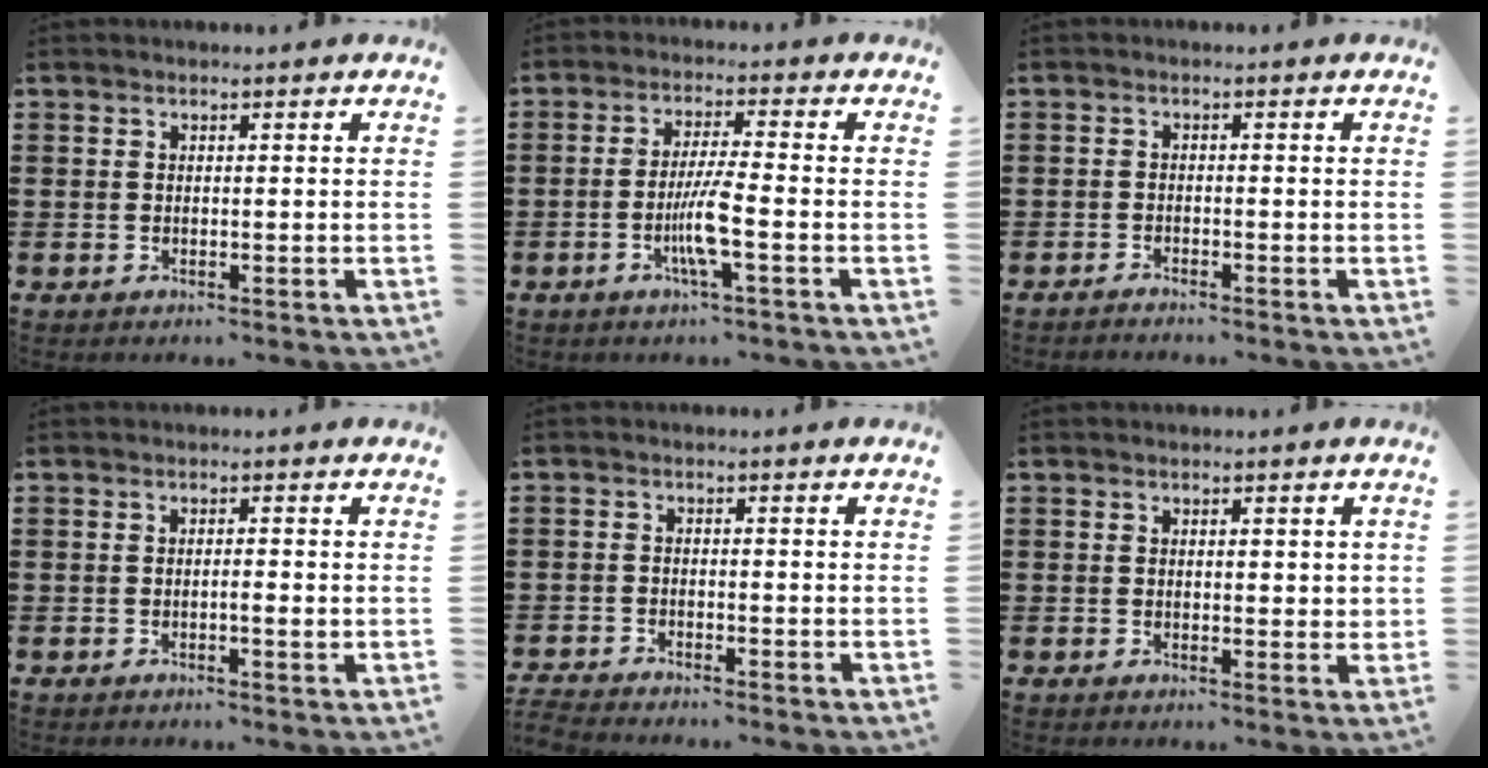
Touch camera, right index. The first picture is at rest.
{"total": 5.8, "force": [-2.0, 0.2, 5.4], "torque": [-0.115, -0.015, -0.043]}
{"total": 1.2, "force": [-1.2, 0.0, 0.0], "torque": [-0.003, 0.003, -0.025]}
{"total": 1.5, "force": [-0.5, 0.2, 1.4], "torque": [-0.025, -0.002, -0.009]}
{"total": 2.0, "force": [-2.0, 0.0, 0.0], "torque": [-0.004, 0.000, -0.042]}
{"total": 1.2, "force": [0.5, 0.8, 0.8], "torque": [-0.009, 0.003, 0.006]}